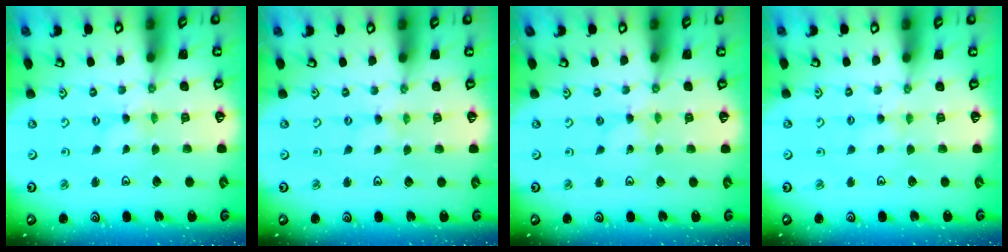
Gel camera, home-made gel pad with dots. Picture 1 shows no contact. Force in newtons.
{"total": 0.0}
{"total": 0.0}
{"total": 2.6, "press": 2.6, "slide": 0.4}